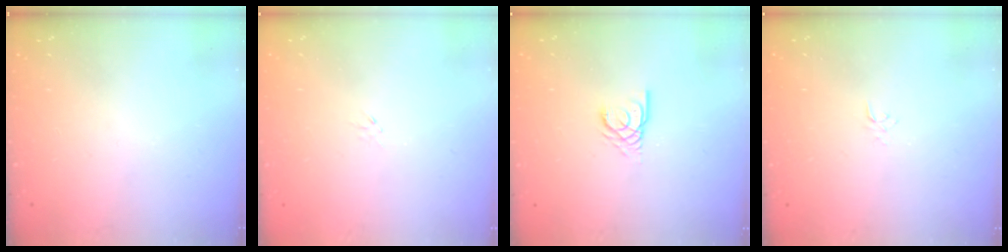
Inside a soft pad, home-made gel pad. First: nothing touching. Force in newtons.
{"total": 0.0}
{"total": 2.7, "press": 2.7, "slide": 0.2}
{"total": 2.6, "press": 2.6, "slide": 0.3}